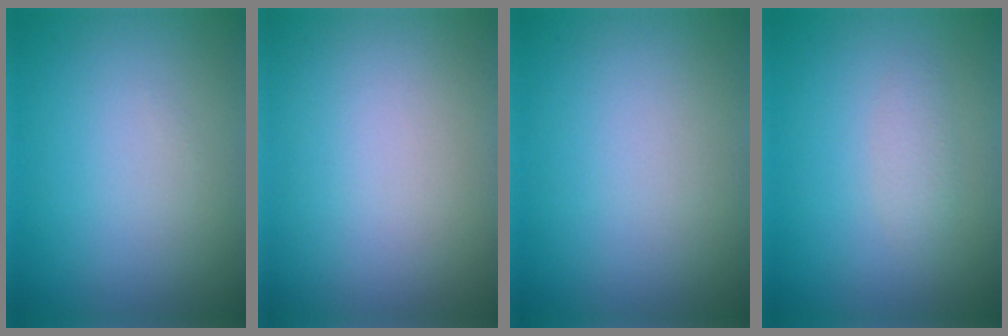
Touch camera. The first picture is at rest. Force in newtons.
{"total": 0.0}
{"total": 0.0}
{"total": 1.3, "press": 1.3, "slide": 0.1}